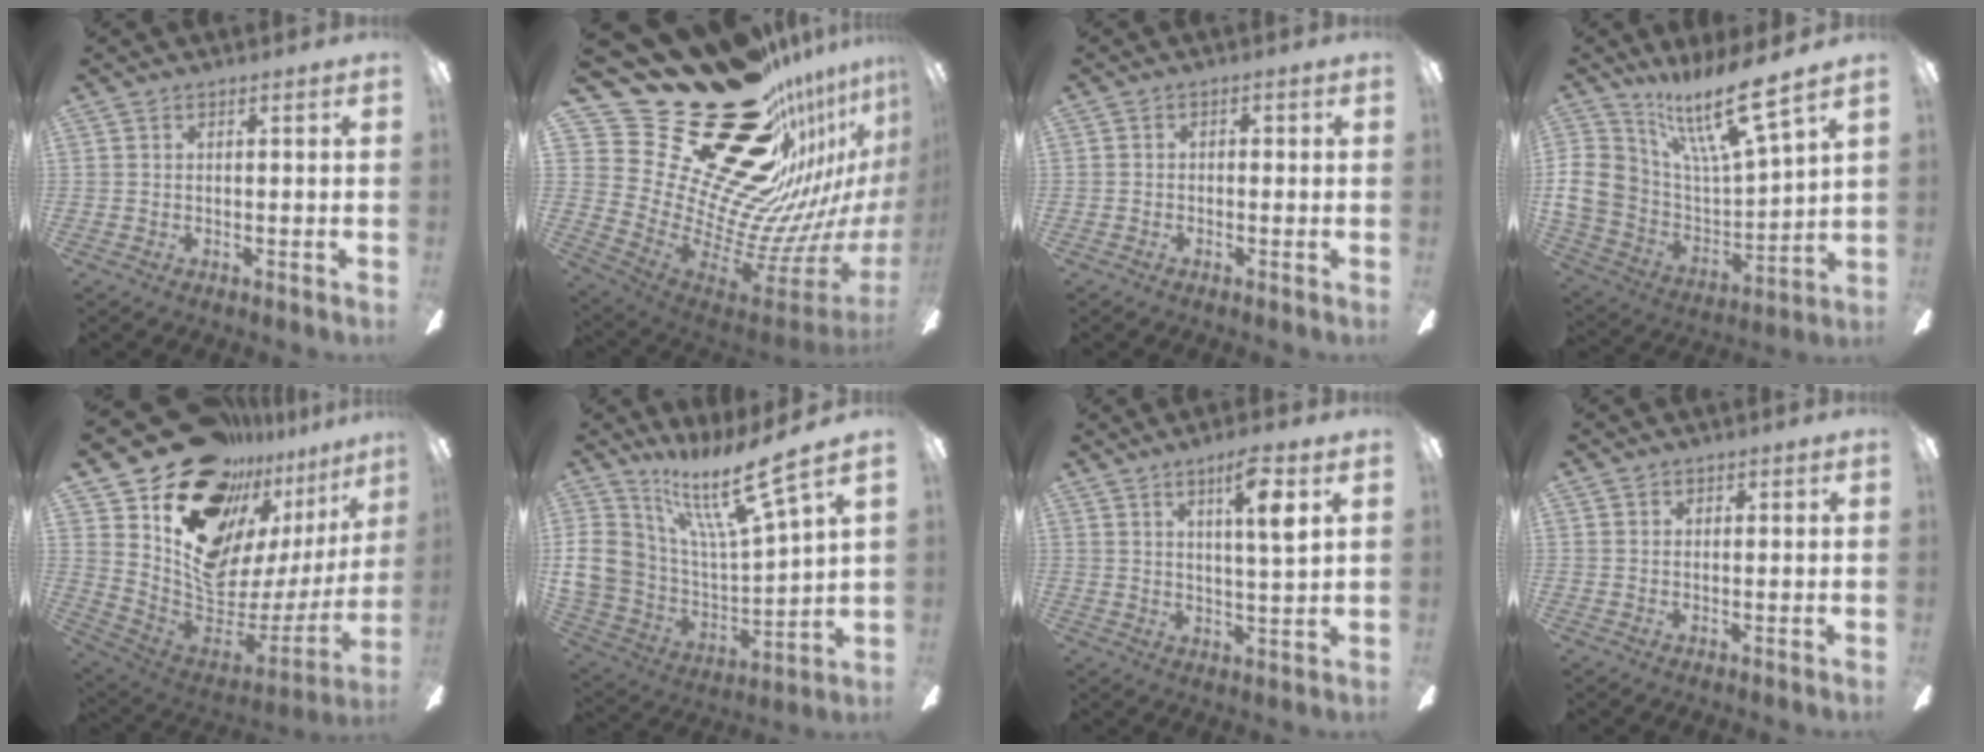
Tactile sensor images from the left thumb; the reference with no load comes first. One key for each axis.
{"total": 37.9, "fx": 23.4, "fy": 18.8, "fz": 23.1, "tx": -0.318, "ty": -0.246, "tz": 0.495}
{"total": 1.5, "fx": -1.1, "fy": 0.9, "fz": 0.6, "tx": -0.009, "ty": 0.008, "tz": -0.022}
{"total": 20.1, "fx": 12.7, "fy": 7.6, "fz": 13.6, "tx": -0.267, "ty": -0.081, "tz": 0.216}
{"total": 21.4, "fx": 12.3, "fy": 13.8, "fz": 10.9, "tx": -0.165, "ty": -0.091, "tz": 0.249}
{"total": 20.5, "fx": 13.7, "fy": 6.5, "fz": 13.8, "tx": -0.269, "ty": -0.088, "tz": 0.233}
{"total": 7.7, "fx": 4.1, "fy": 0.9, "fz": 6.5, "tx": -0.103, "ty": -0.009, "tz": 0.059}
{"total": 0.7, "fx": 0.0, "fy": 0.7, "fz": 0.3, "tx": -0.004, "ty": 0.005, "tz": 0.000}